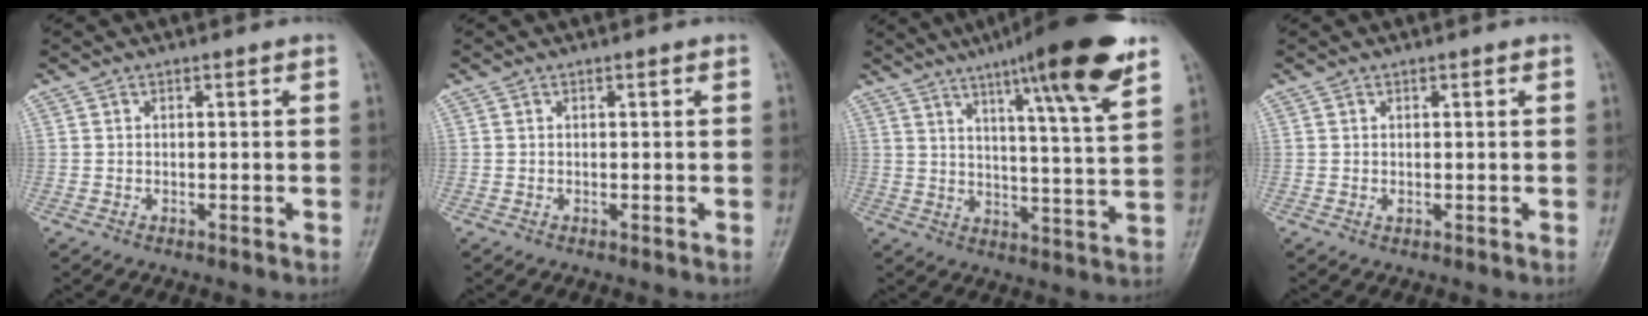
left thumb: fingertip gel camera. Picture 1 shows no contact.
{"total": 0.0}
{"total": 18.5, "force": [11.5, 1.6, 14.3], "torque": [-0.196, -0.048, 0.163]}
{"total": 0.8, "force": [0.2, 0.4, 0.7], "torque": [-0.010, 0.002, 0.006]}